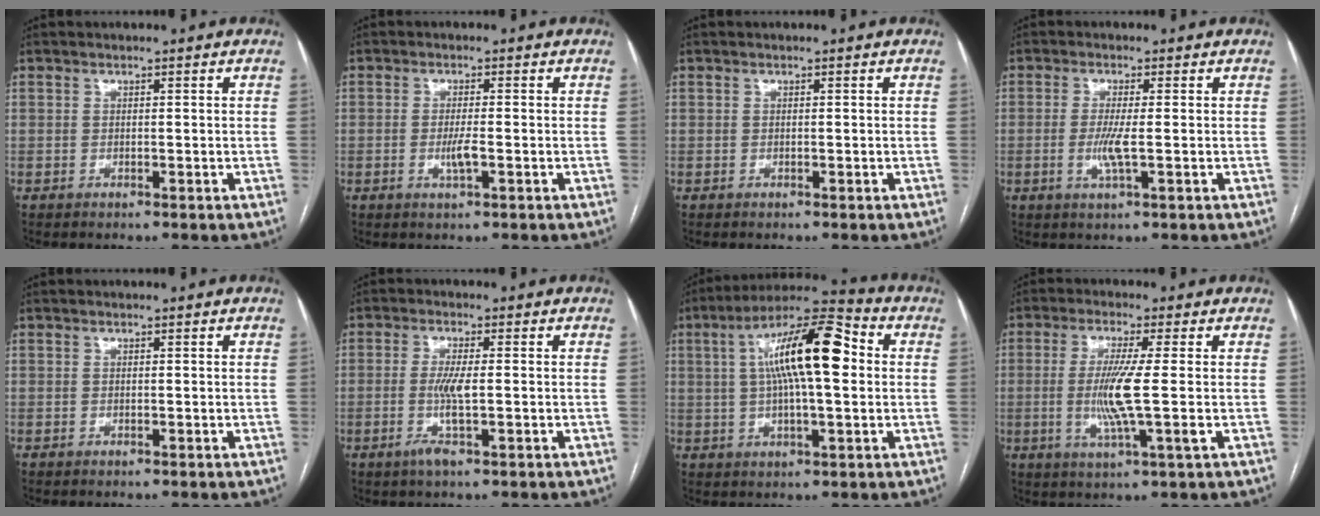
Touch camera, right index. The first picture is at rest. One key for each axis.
{"total": 2.5, "fx": -0.7, "fy": 0.3, "fz": 2.4, "tx": -0.050, "ty": -0.003, "tz": -0.012}
{"total": 0.0}
{"total": 3.8, "fx": -0.6, "fy": 0.1, "fz": 3.7, "tx": -0.083, "ty": -0.009, "tz": -0.012}
{"total": 0.0}
{"total": 4.6, "fx": -1.1, "fy": 0.3, "fz": 4.4, "tx": -0.097, "ty": -0.009, "tz": -0.021}
{"total": 14.9, "fx": 2.5, "fy": 3.1, "fz": 14.3, "tx": -0.251, "ty": 0.035, "tz": 0.035}
{"total": 8.2, "fx": -0.5, "fy": -0.6, "fz": 8.2, "tx": -0.169, "ty": -0.015, "tz": -0.012}